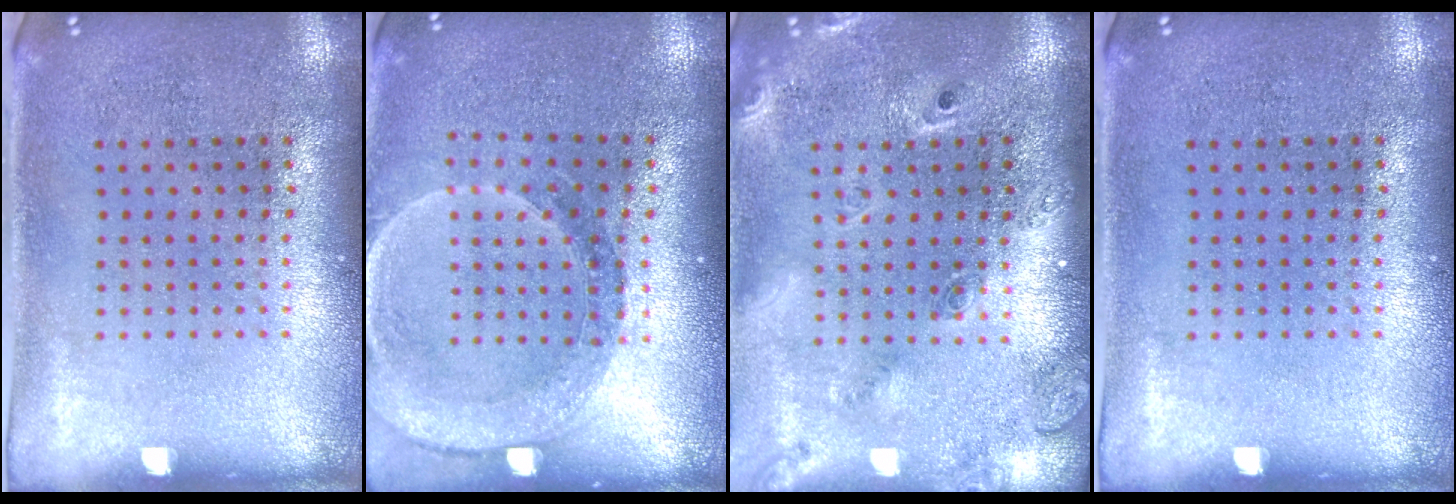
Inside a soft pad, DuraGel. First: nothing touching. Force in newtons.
{"total": 1.5, "press": 1.5, "slide": 0.3}
{"total": 2.4, "press": 1.7, "slide": 1.6}
{"total": 0.0}